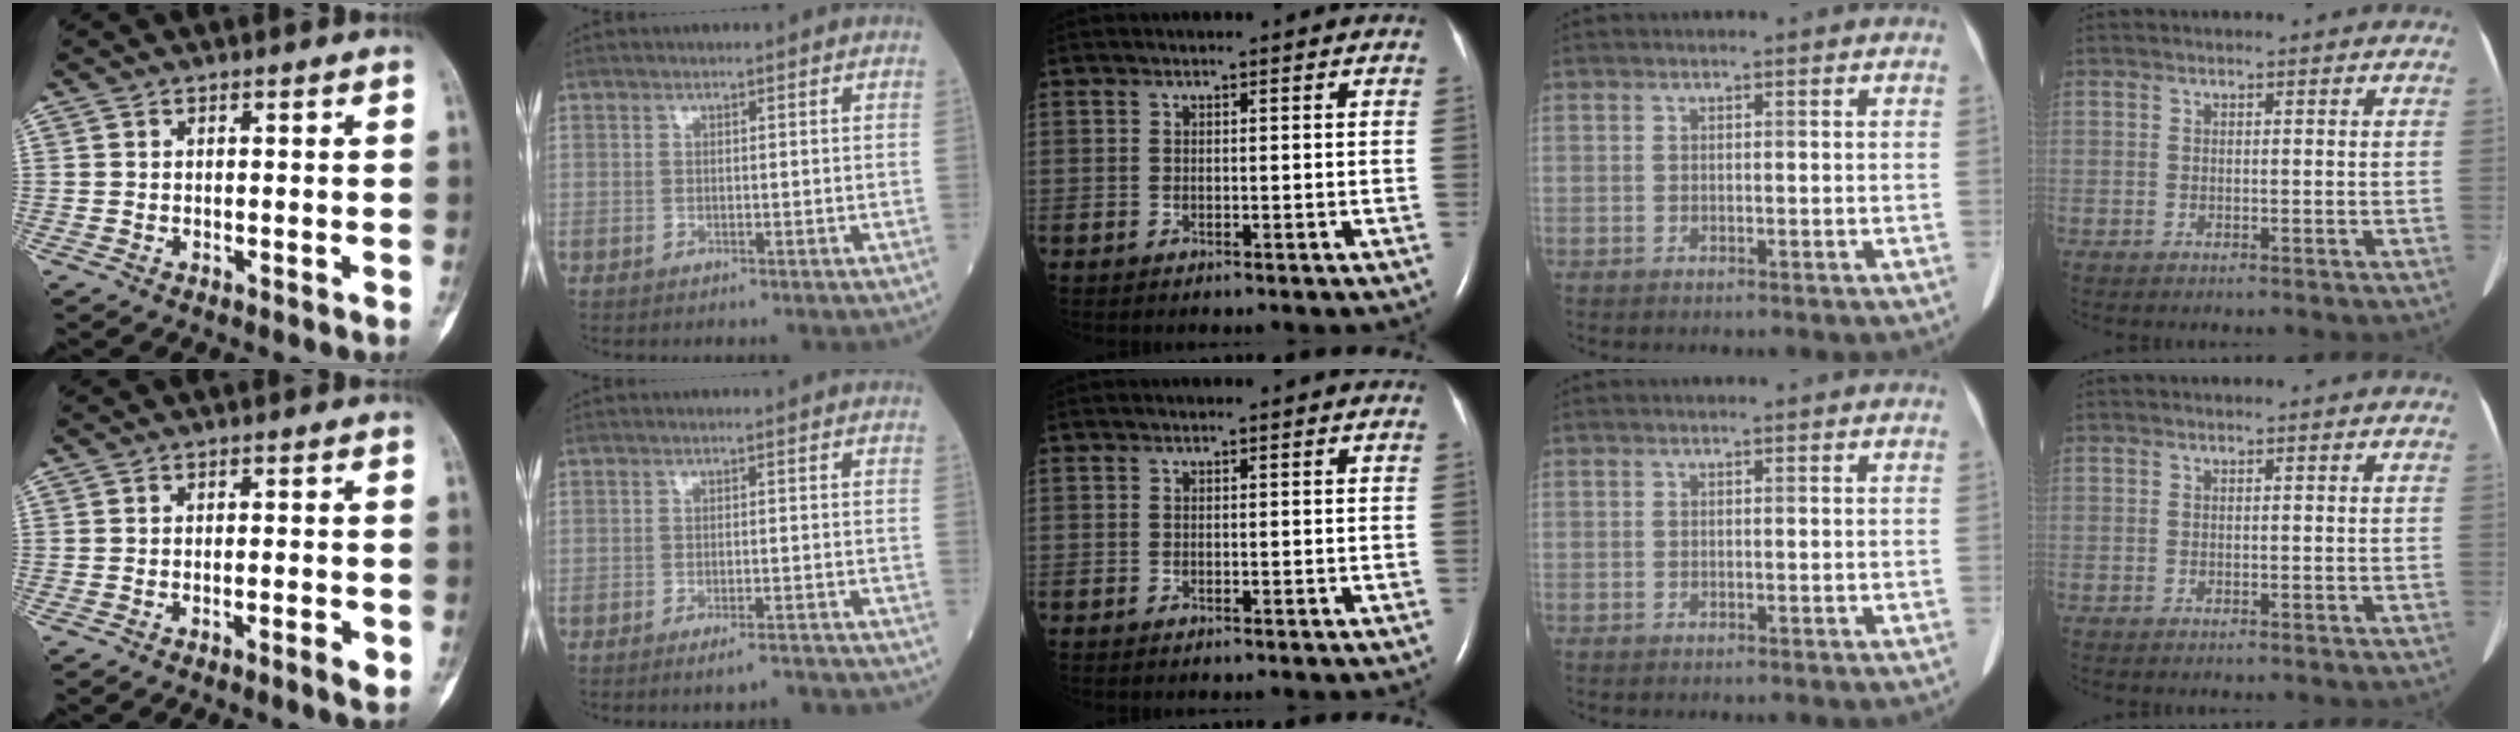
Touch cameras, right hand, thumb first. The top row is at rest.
{"thumb": {"total": 2.5, "force": [-1.1, 0.4, 2.2], "torque": [-0.037, 0.002, -0.016]}, "index": {"total": 4.4, "force": [-4.1, 0.3, 1.6], "torque": [-0.012, -0.004, -0.058]}}